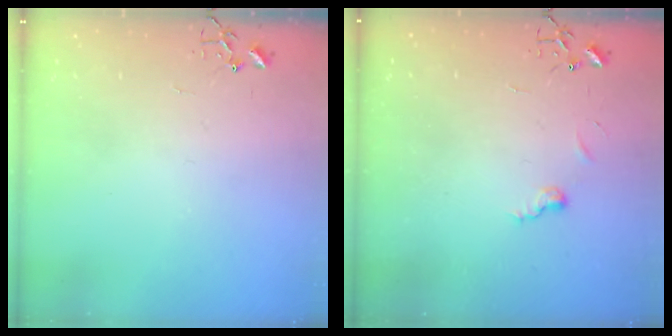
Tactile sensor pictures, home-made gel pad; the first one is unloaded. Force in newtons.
{"total": 5.5, "press": 5.5, "slide": 0.6}